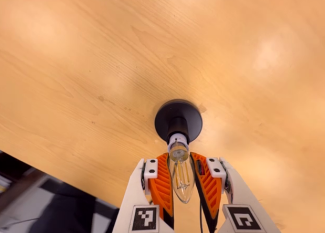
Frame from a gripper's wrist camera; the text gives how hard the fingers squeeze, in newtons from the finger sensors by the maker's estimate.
{"total": 16.7, "left": 16.1, "right": 17.4}